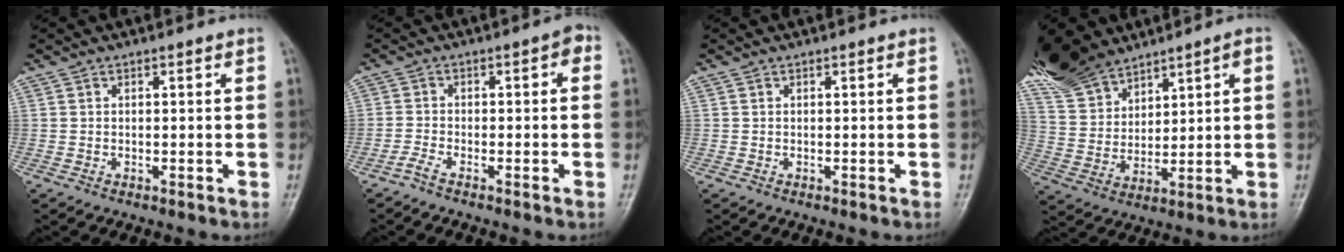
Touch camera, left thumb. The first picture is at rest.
{"total": 4.0, "force": [-1.7, 1.2, 3.4], "torque": [-0.056, 0.029, -0.034]}
{"total": 0.0}
{"total": 15.3, "force": [11.2, 7.3, 7.5], "torque": [-0.131, -0.014, 0.224]}